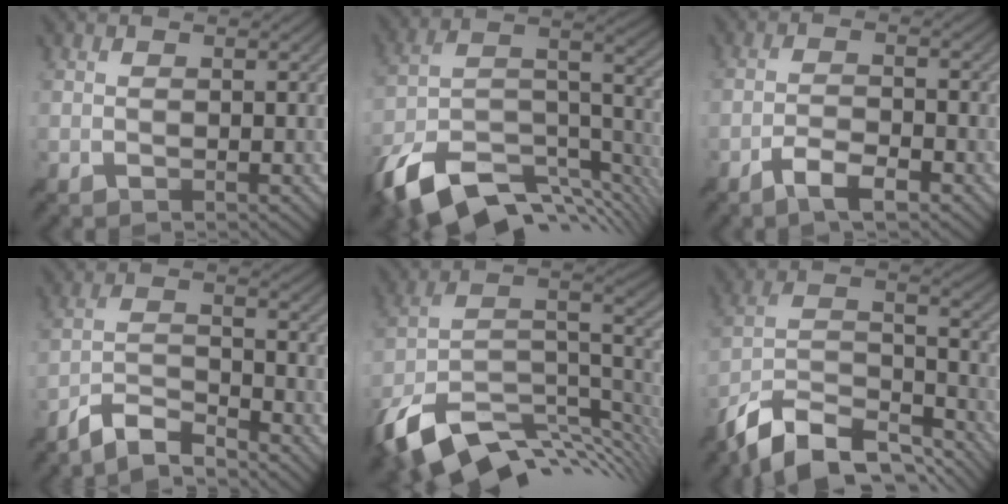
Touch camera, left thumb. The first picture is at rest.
{"total": 14.5, "force": [-9.6, 5.9, 9.1], "torque": [-0.202, -0.011, -0.161]}
{"total": 3.9, "force": [-2.6, 0.8, 2.8], "torque": [-0.059, 0.006, -0.053]}
{"total": 5.9, "force": [-5.2, 1.1, 2.5], "torque": [-0.054, -0.001, -0.107]}
{"total": 14.0, "force": [-6.7, 7.1, 10.1], "torque": [-0.224, -0.019, -0.106]}
{"total": 13.8, "force": [-10.6, 5.1, 7.1], "torque": [-0.157, 0.003, -0.190]}